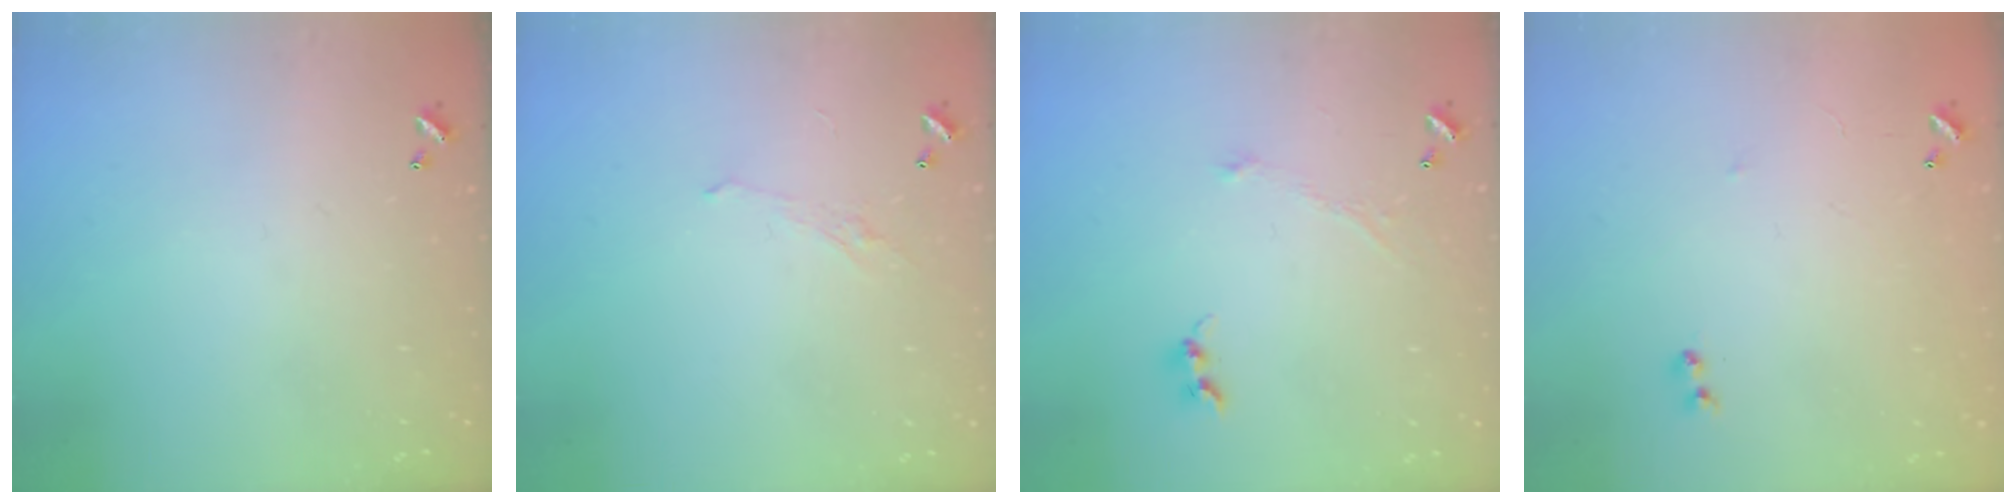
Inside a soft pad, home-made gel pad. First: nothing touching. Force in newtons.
{"total": 1.1, "press": 0.8, "slide": 0.7}
{"total": 1.2, "press": 1.2, "slide": 0.1}
{"total": 6.4, "press": 6.4, "slide": 0.8}